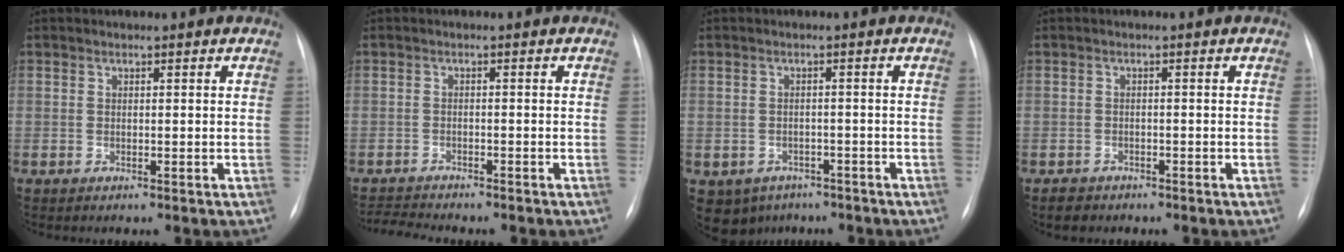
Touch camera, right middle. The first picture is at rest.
{"total": 4.3, "force": [-4.2, 0.1, 0.9], "torque": [-0.011, -0.011, -0.066]}
{"total": 7.0, "force": [-4.3, 5.3, 1.3], "torque": [-0.028, 0.008, -0.054]}
{"total": 2.0, "force": [-1.6, 1.3, 0.2], "torque": [-0.011, 0.002, -0.024]}